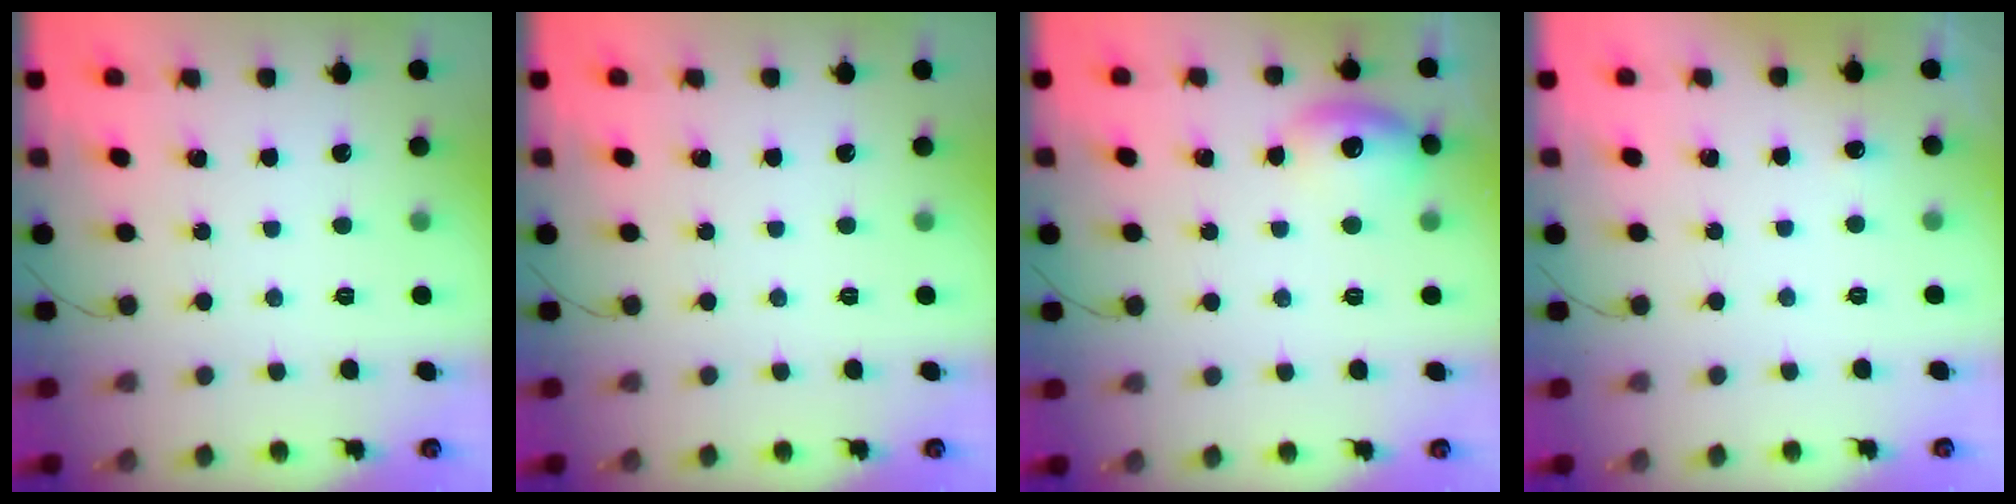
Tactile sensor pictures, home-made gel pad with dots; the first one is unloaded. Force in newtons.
{"total": 0.0}
{"total": 10.0, "press": 9.9, "slide": 1.3}
{"total": 2.8, "press": 2.6, "slide": 1.1}